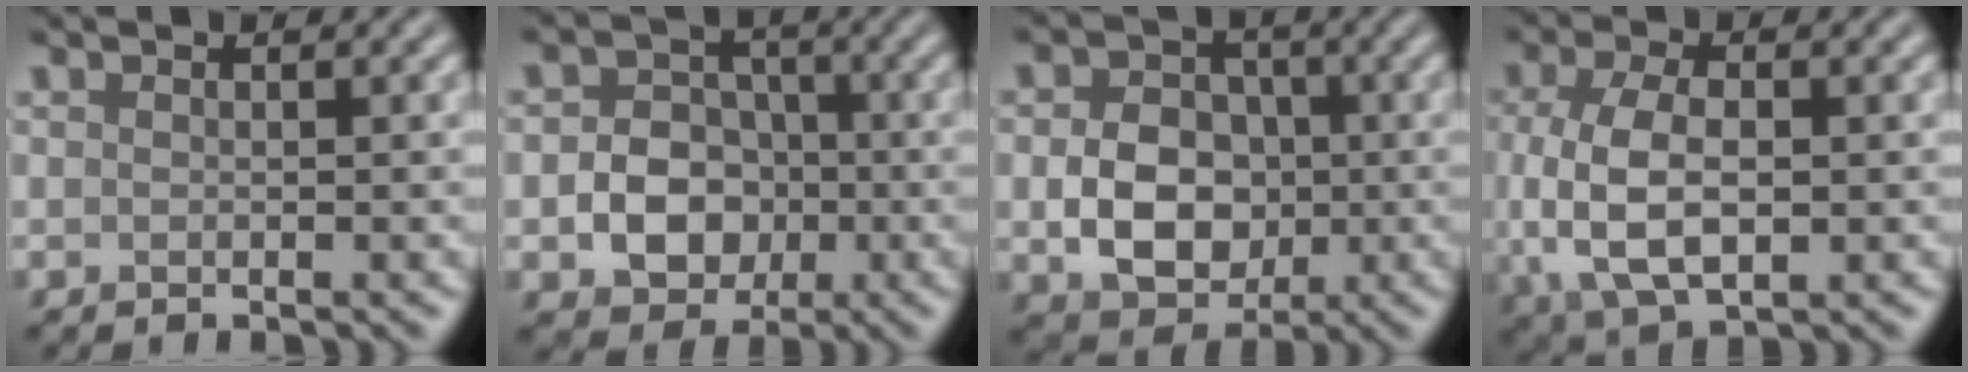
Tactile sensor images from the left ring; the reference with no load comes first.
{"total": 5.4, "force": [-1.3, 4.4, 2.8], "torque": [-0.036, -0.003, -0.027]}
{"total": 6.3, "force": [-0.8, 5.0, 3.8], "torque": [-0.068, -0.003, -0.014]}
{"total": 7.0, "force": [-0.5, 3.9, 5.7], "torque": [-0.129, -0.010, -0.006]}